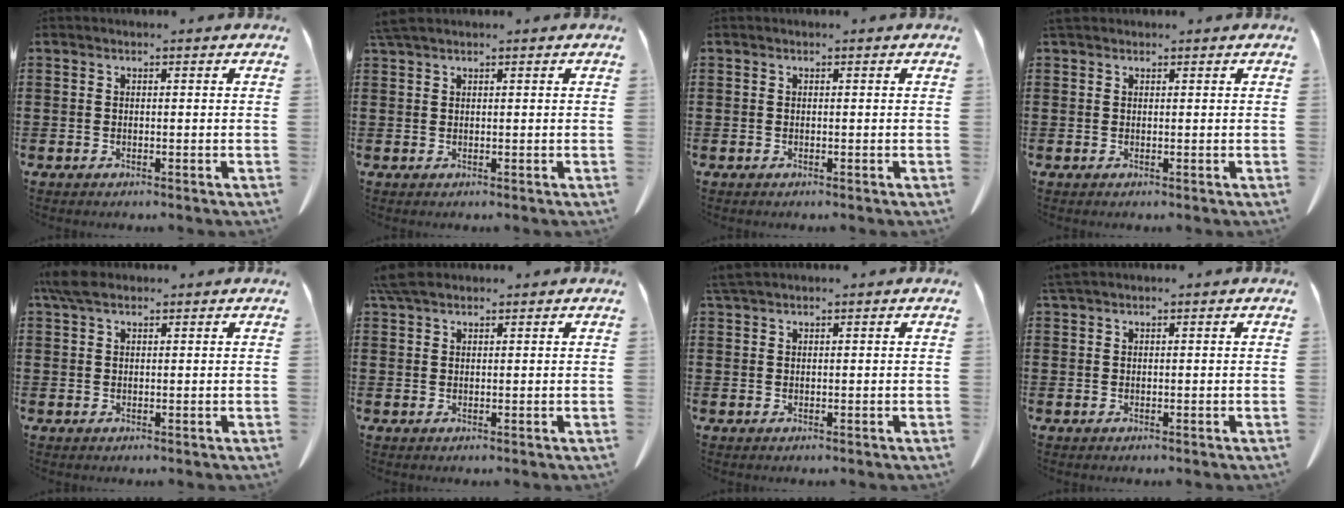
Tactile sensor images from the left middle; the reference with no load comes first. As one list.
[{"total": 1.6, "force": [1.3, 0.1, 0.9], "torque": [-0.022, -0.001, 0.026]}, {"total": 0.0}, {"total": 1.0, "force": [0.8, 0.4, 0.4], "torque": [-0.010, 0.001, 0.016]}, {"total": 3.4, "force": [2.3, 1.4, 2.1], "torque": [-0.048, 0.006, 0.043]}, {"total": 3.6, "force": [3.0, 1.1, 1.8], "torque": [-0.045, 0.000, 0.058]}, {"total": 1.6, "force": [1.4, 0.0, 0.8], "torque": [-0.019, -0.001, 0.028]}, {"total": 1.1, "force": [1.0, 0.0, 0.5], "torque": [-0.013, -0.002, 0.020]}]